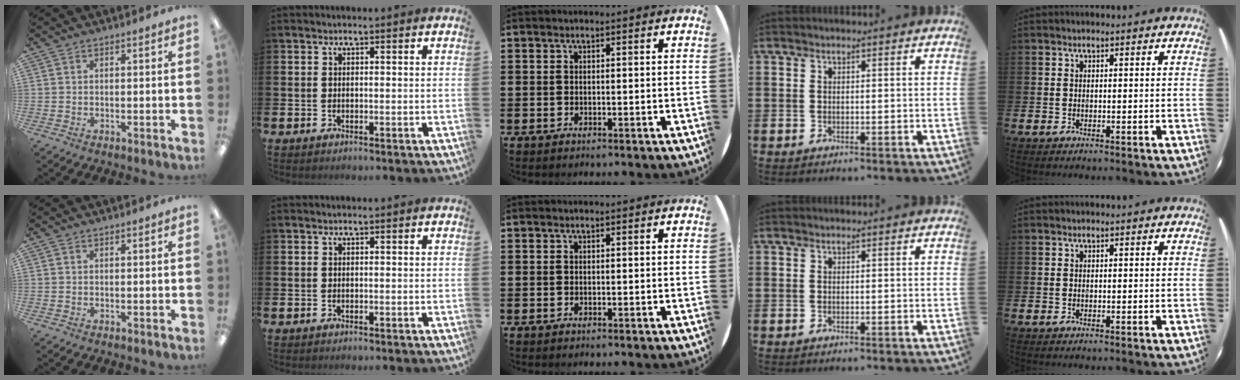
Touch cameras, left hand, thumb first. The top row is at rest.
{}